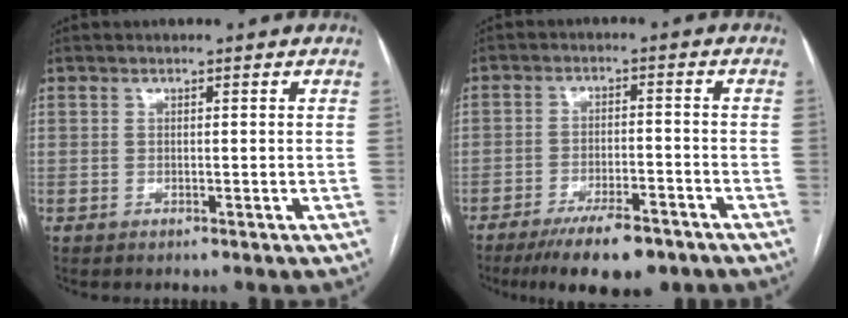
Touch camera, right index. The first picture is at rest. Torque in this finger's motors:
{"motor_torque": [0.17, -0.01, -0.20, -0.04]}